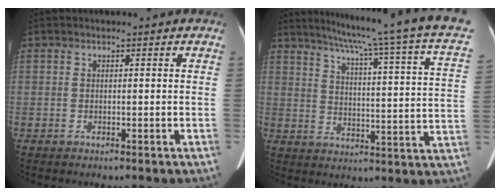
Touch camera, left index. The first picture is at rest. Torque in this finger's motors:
{"motor_torque": [0.43, -1.29, 0.01, 0.08]}